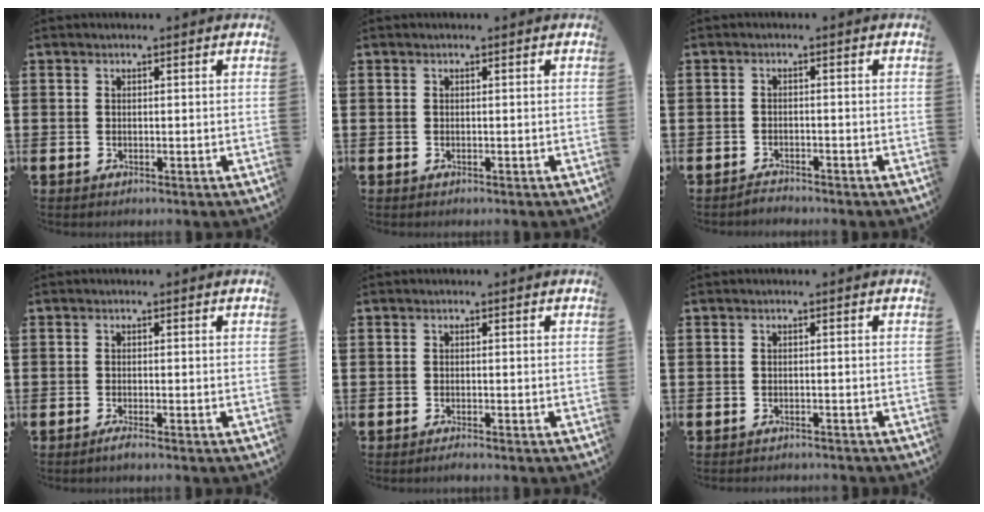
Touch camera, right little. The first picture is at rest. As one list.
[{"total": 0.0}, {"total": 1.3, "force": [-1.3, 0.0, -0.1], "torque": [-0.003, 0.003, -0.028]}, {"total": 0.9, "force": [-0.6, 0.0, 0.6], "torque": [-0.009, -0.003, -0.011]}, {"total": 0.7, "force": [-0.5, 0.0, 0.5], "torque": [-0.001, -0.006, -0.011]}, {"total": 0.7, "force": [-0.7, 0.0, -0.1], "torque": [0.000, -0.001, -0.014]}]